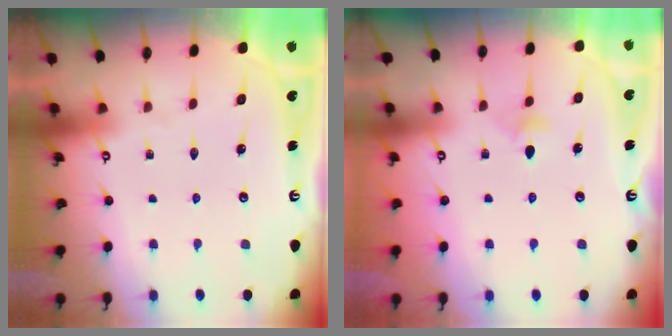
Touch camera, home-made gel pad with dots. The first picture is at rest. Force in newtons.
{"total": 4.6, "press": 4.5, "slide": 0.9}